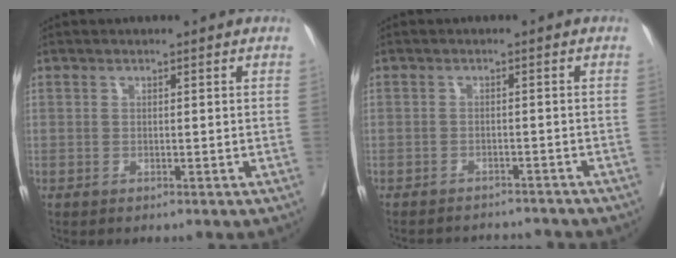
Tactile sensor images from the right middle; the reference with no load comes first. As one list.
[{"total": 7.4, "force": [-7.2, 1.3, 1.1], "torque": [-0.012, 0.005, -0.087]}]